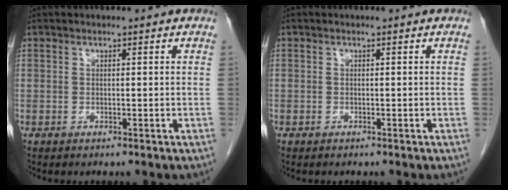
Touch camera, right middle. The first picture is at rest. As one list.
[{"total": 0.0}]